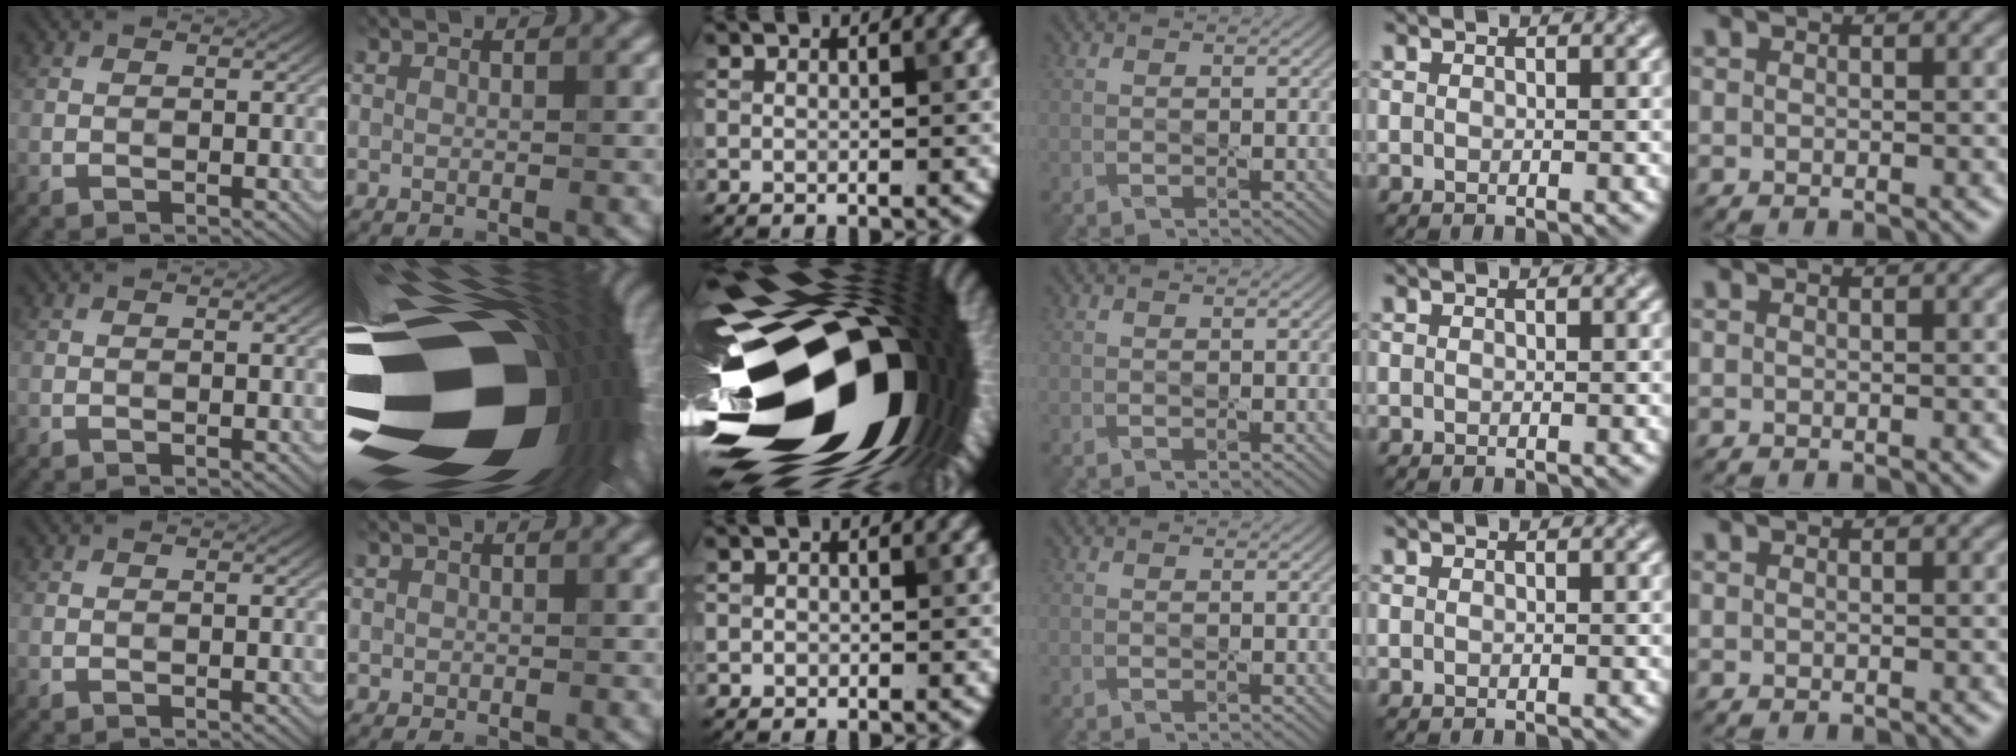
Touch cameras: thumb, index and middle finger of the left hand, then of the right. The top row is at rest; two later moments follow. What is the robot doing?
{"motion": "press", "object": "stapler"}